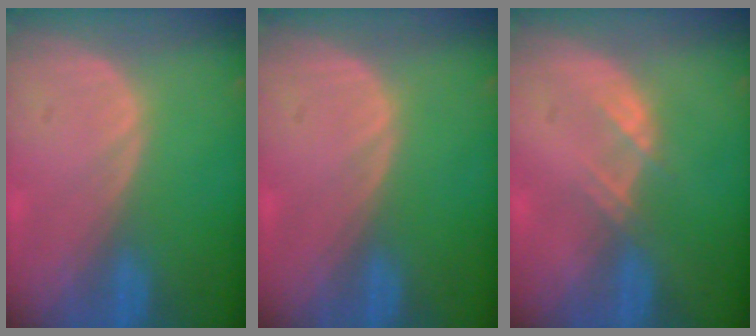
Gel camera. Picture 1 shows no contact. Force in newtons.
{"total": 0.0}
{"total": 1.9, "press": 1.9, "slide": 0.3}